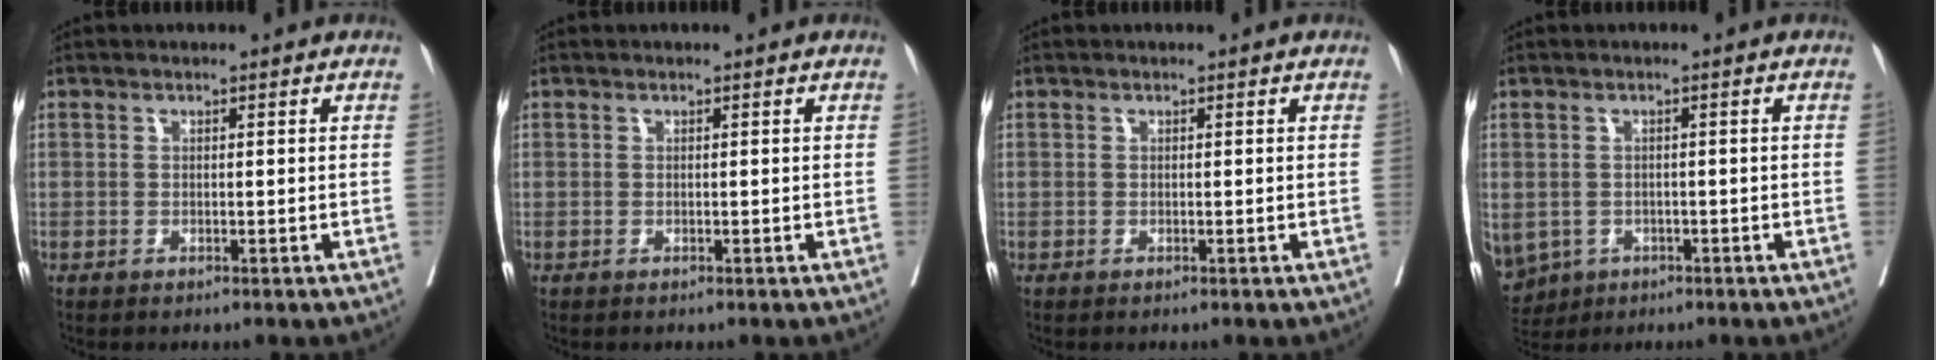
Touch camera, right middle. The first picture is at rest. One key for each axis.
{"total": 0.0}
{"total": 0.0}
{"total": 11.1, "fx": -4.3, "fy": 9.4, "fz": 4.0, "tx": -0.131, "ty": -0.007, "tz": -0.055}